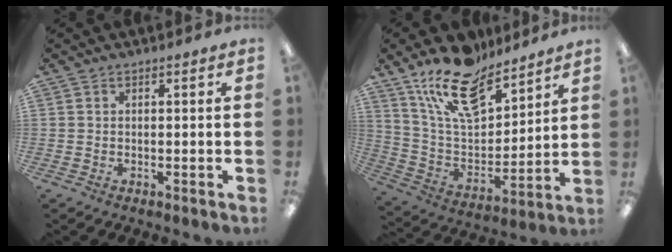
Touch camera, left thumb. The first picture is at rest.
{"total": 18.2, "force": [13.7, 7.8, 9.1], "torque": [-0.172, -0.075, 0.245]}